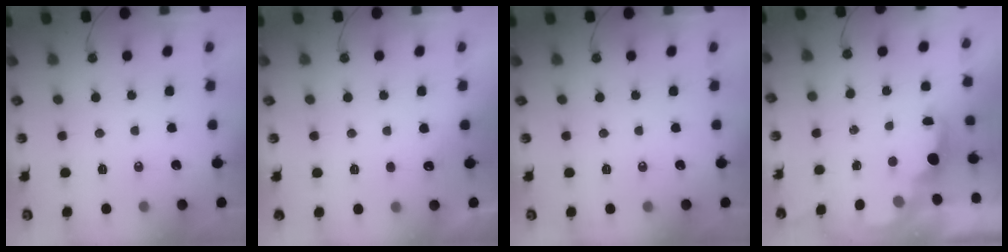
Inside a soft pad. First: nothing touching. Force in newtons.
{"total": 2.6, "press": 2.4, "slide": 1.0}
{"total": 0.0}
{"total": 1.8, "press": 1.7, "slide": 0.6}